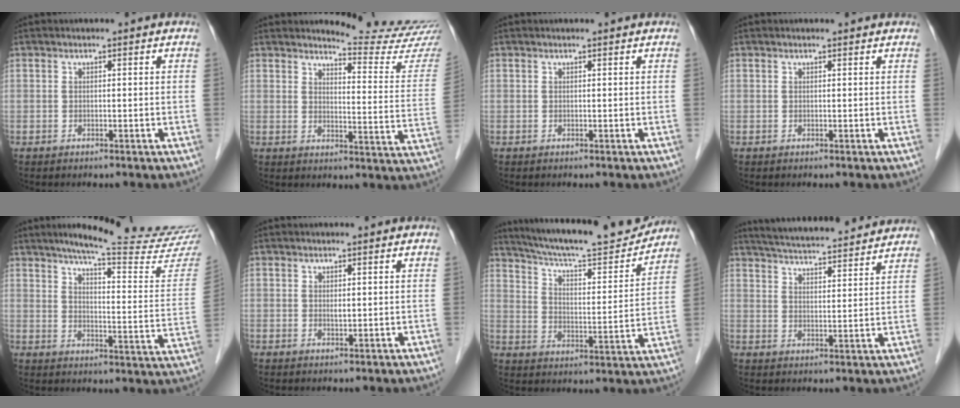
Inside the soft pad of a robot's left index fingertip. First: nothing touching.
{"total": 13.3, "force": [13.1, -0.9, 2.0], "torque": [-0.020, -0.106, 0.142]}
{"total": 0.8, "force": [0.8, 0.0, 0.2], "torque": [-0.008, 0.004, 0.012]}
{"total": 1.5, "force": [1.5, 0.2, 0.3], "torque": [-0.013, 0.009, 0.016]}
{"total": 22.0, "force": [19.8, -0.3, 9.6], "torque": [-0.133, -0.082, 0.246]}
{"total": 0.8, "force": [0.3, 0.3, 0.6], "torque": [-0.013, -0.003, 0.006]}
{"total": 19.6, "force": [18.1, 2.1, 7.2], "torque": [-0.122, -0.010, 0.264]}
{"total": 19.1, "force": [17.7, 2.0, 6.8], "torque": [-0.114, 0.027, 0.248]}